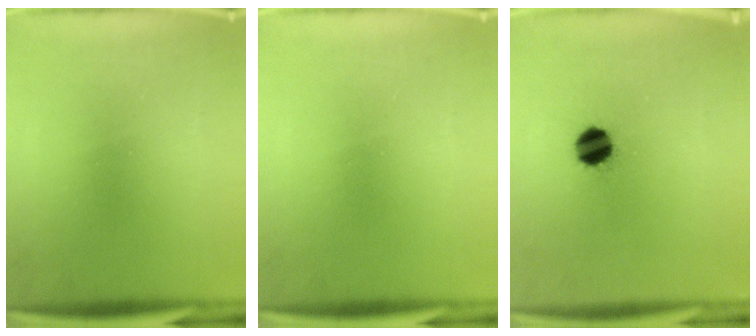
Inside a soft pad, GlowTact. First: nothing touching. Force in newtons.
{"total": 0.0}
{"total": 6.9}